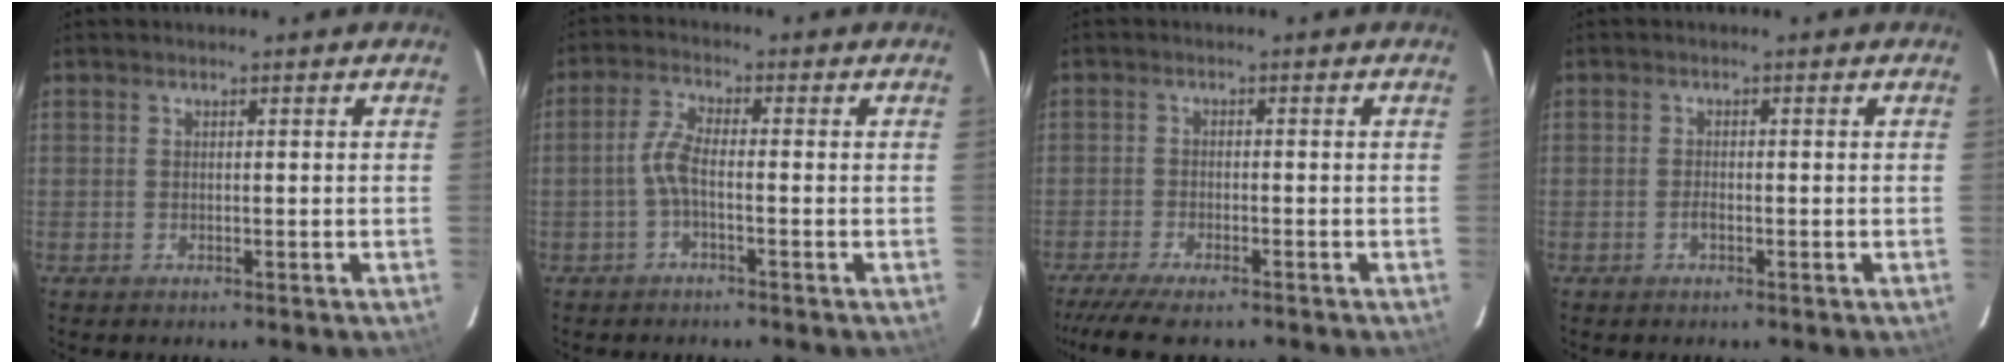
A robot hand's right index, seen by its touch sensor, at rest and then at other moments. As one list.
[{"total": 3.8, "force": [-1.3, 0.9, 3.4], "torque": [-0.080, 0.010, -0.029]}, {"total": 8.3, "force": [-6.9, 1.7, 4.3], "torque": [-0.108, -0.030, -0.123]}, {"total": 1.2, "force": [-0.6, 0.6, 0.9], "torque": [-0.018, 0.002, -0.011]}]